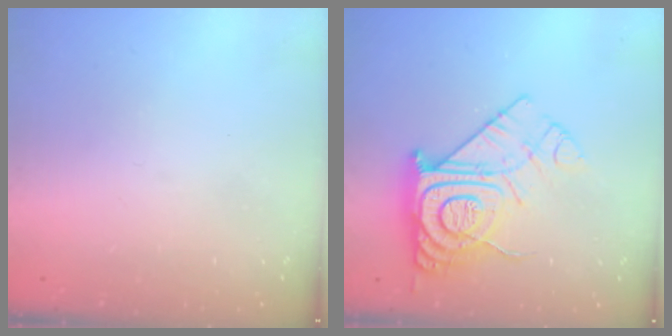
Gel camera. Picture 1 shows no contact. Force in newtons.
{"total": 14.8, "press": 14.7, "slide": 1.3}